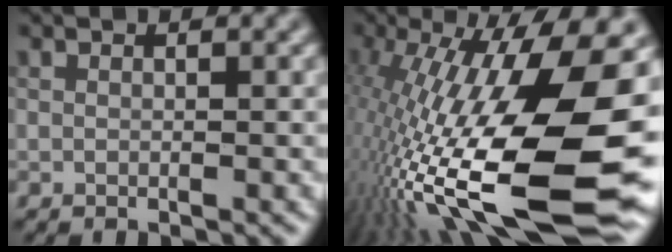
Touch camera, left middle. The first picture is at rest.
{"total": 19.8, "force": [-5.0, 6.4, 18.0], "torque": [-0.329, 0.005, -0.088]}